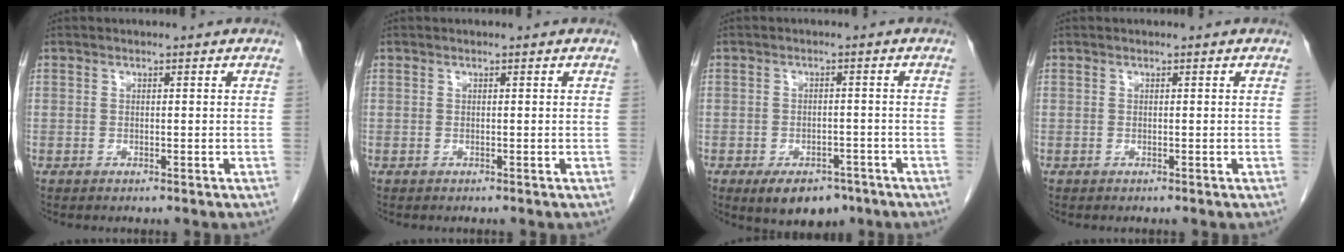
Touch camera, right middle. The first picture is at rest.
{"total": 0.0}
{"total": 7.2, "force": [-4.8, 3.9, 3.7], "torque": [-0.049, 0.001, -0.065]}
{"total": 0.0}